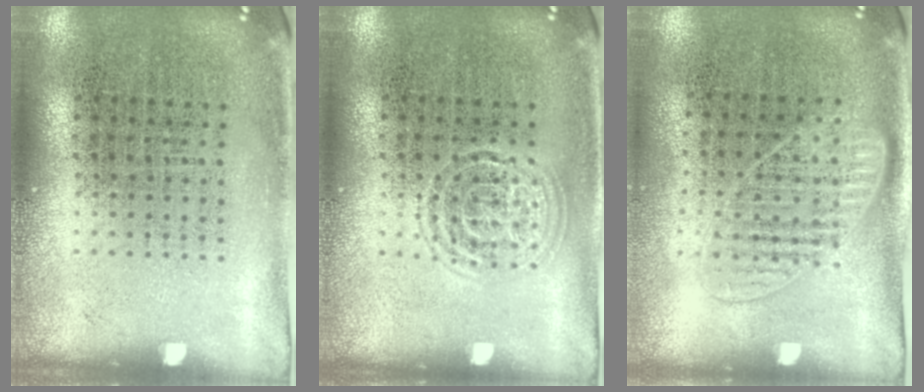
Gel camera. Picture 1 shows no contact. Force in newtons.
{"total": 1.4, "press": 1.3, "slide": 0.2}
{"total": 1.2, "press": 1.1, "slide": 0.6}